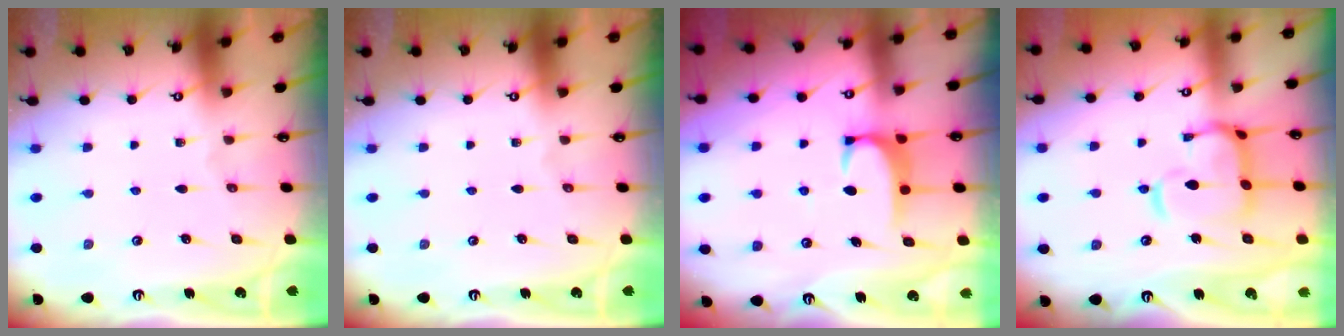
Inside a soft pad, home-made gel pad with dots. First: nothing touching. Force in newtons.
{"total": 0.0}
{"total": 2.0, "press": 1.9, "slide": 0.5}
{"total": 9.2, "press": 9.1, "slide": 1.0}